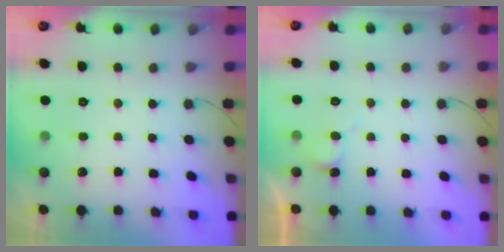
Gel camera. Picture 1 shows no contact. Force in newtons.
{"total": 5.4, "press": 5.4, "slide": 0.5}